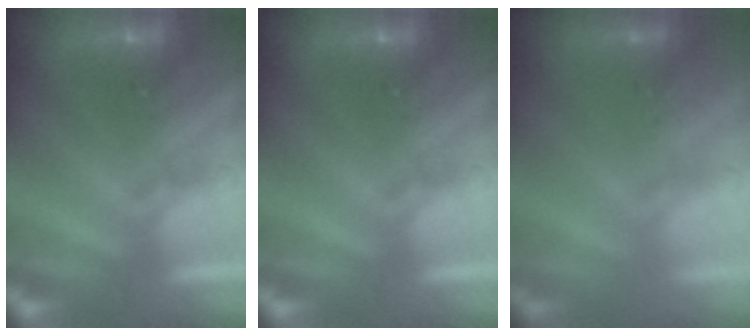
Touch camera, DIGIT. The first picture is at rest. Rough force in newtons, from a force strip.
{"total": 0.0}
{"total": 1.7}